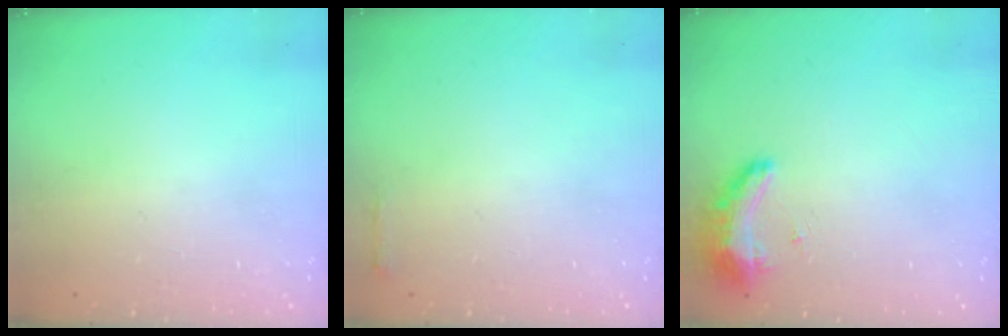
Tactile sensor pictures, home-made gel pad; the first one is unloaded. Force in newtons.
{"total": 2.3, "press": 2.3, "slide": 0.5}
{"total": 9.2, "press": 8.9, "slide": 2.4}